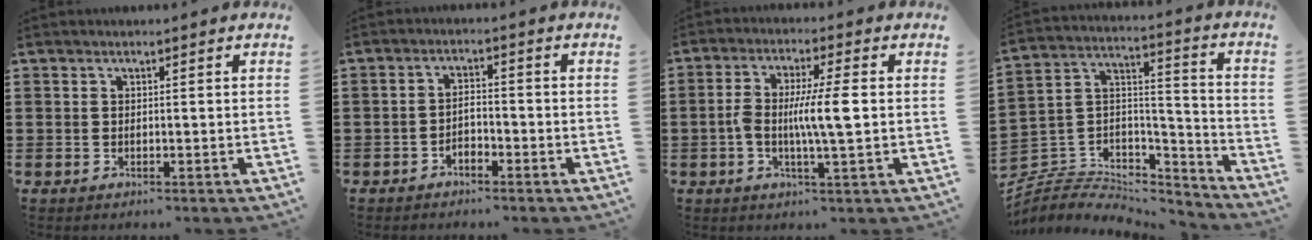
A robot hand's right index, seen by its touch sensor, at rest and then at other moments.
{"total": 2.1, "force": [-1.5, 0.9, 1.1], "torque": [-0.027, 0.005, -0.033]}
{"total": 7.4, "force": [-0.5, 1.0, 7.3], "torque": [-0.135, -0.002, -0.017]}
{"total": 5.4, "force": [-4.7, 2.5, 0.7], "torque": [-0.035, -0.005, -0.102]}